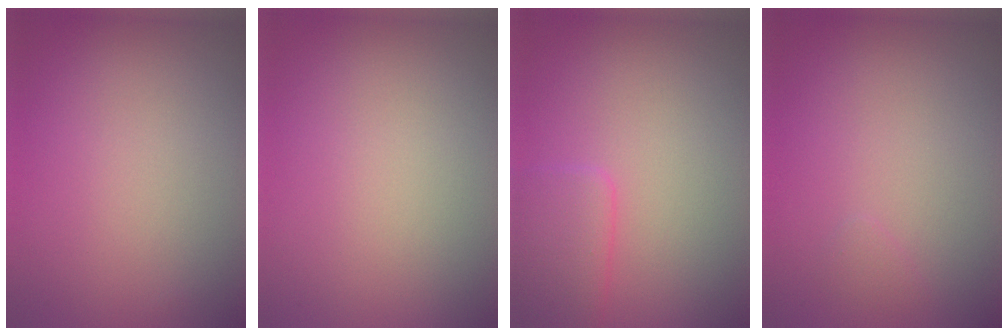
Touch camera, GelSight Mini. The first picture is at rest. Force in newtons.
{"total": 0.0}
{"total": 2.6, "press": 2.5, "slide": 0.3}
{"total": 0.6, "press": 0.5, "slide": 0.1}